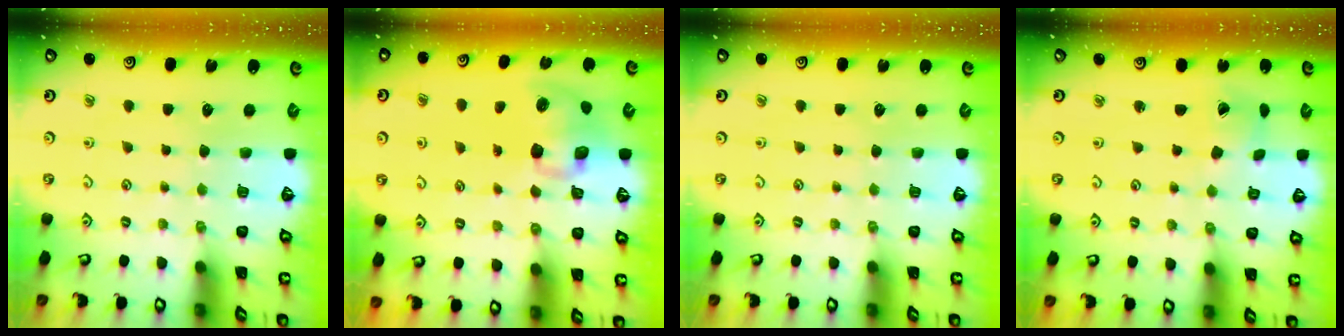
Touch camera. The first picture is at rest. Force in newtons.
{"total": 10.0, "press": 9.8, "slide": 1.6}
{"total": 0.0}
{"total": 2.3, "press": 2.3, "slide": 0.3}